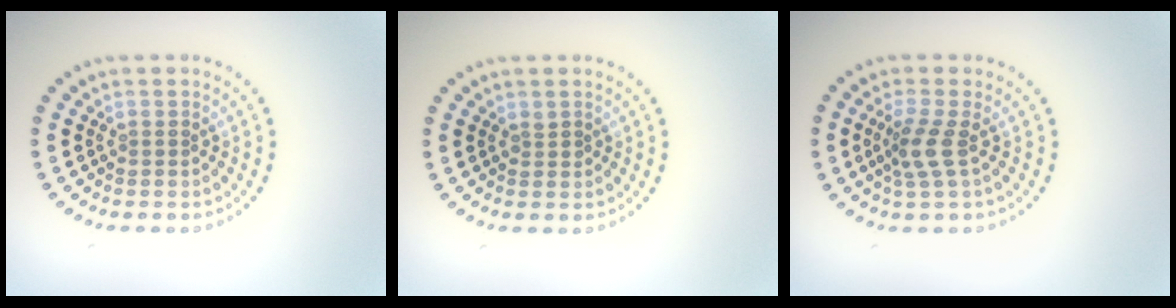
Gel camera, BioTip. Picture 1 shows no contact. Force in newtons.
{"total": 0.5, "press": 0.5, "slide": 0.1}
{"total": 2.5, "press": 1.9, "slide": 1.6}